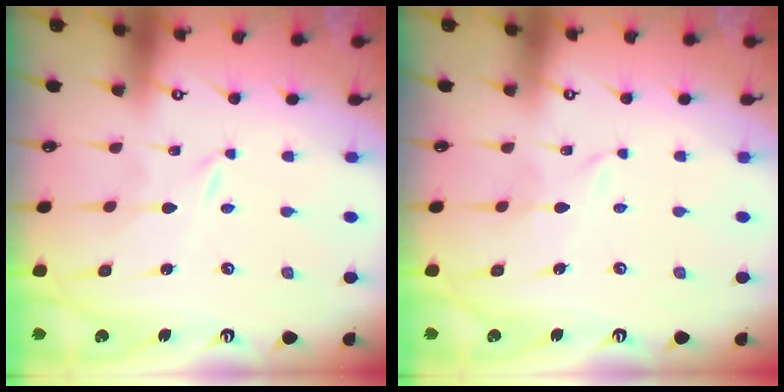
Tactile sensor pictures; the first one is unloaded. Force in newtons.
{"total": 1.9, "press": 1.9, "slide": 0.2}